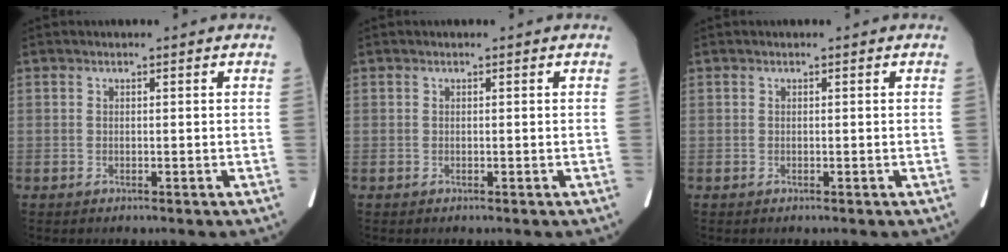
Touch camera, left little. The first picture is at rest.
{"total": 0.0}
{"total": 0.0}